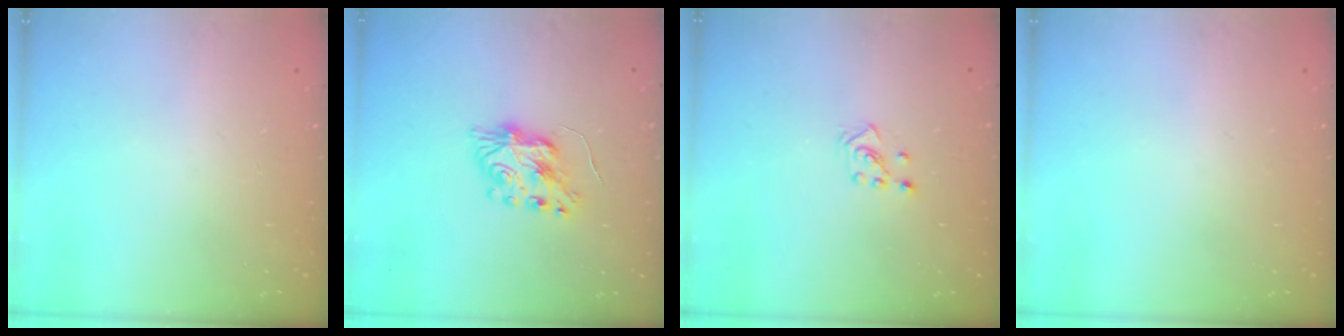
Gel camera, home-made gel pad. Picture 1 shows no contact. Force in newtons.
{"total": 8.7, "press": 8.6, "slide": 0.6}
{"total": 2.3, "press": 2.2, "slide": 0.7}
{"total": 0.0}